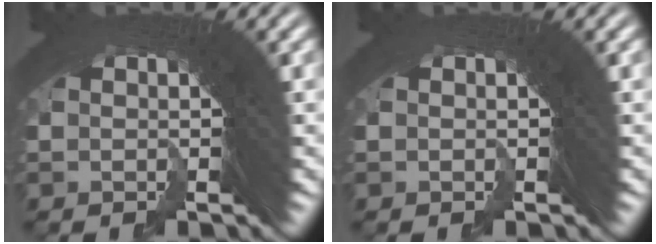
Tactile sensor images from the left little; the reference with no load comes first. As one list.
[{"total": 0.0}]